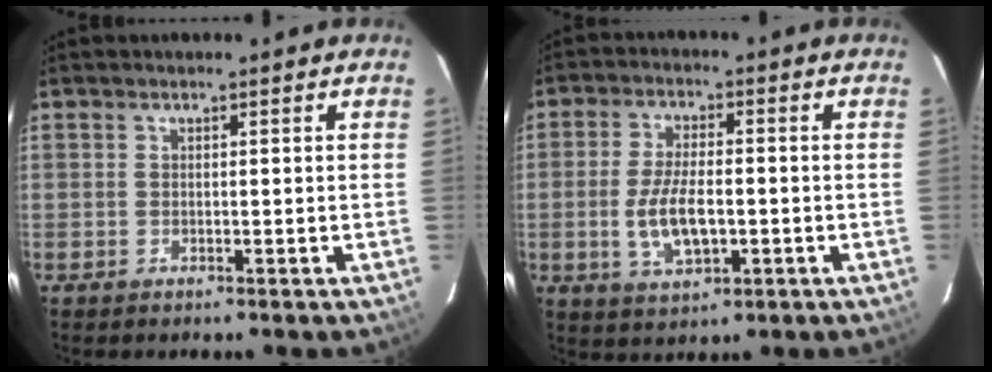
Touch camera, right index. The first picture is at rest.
{"total": 8.6, "force": [-1.7, 3.6, 7.6], "torque": [-0.154, -0.005, -0.027]}